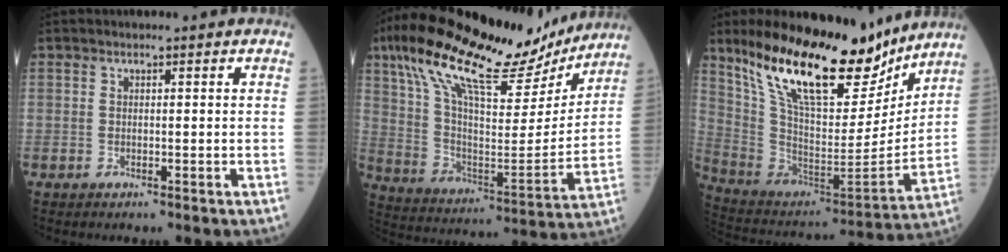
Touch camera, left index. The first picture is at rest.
{"total": 26.3, "force": [19.9, 6.7, 15.8], "torque": [-0.276, 0.025, 0.317]}
{"total": 22.8, "force": [17.2, 6.6, 13.5], "torque": [-0.228, -0.024, 0.299]}